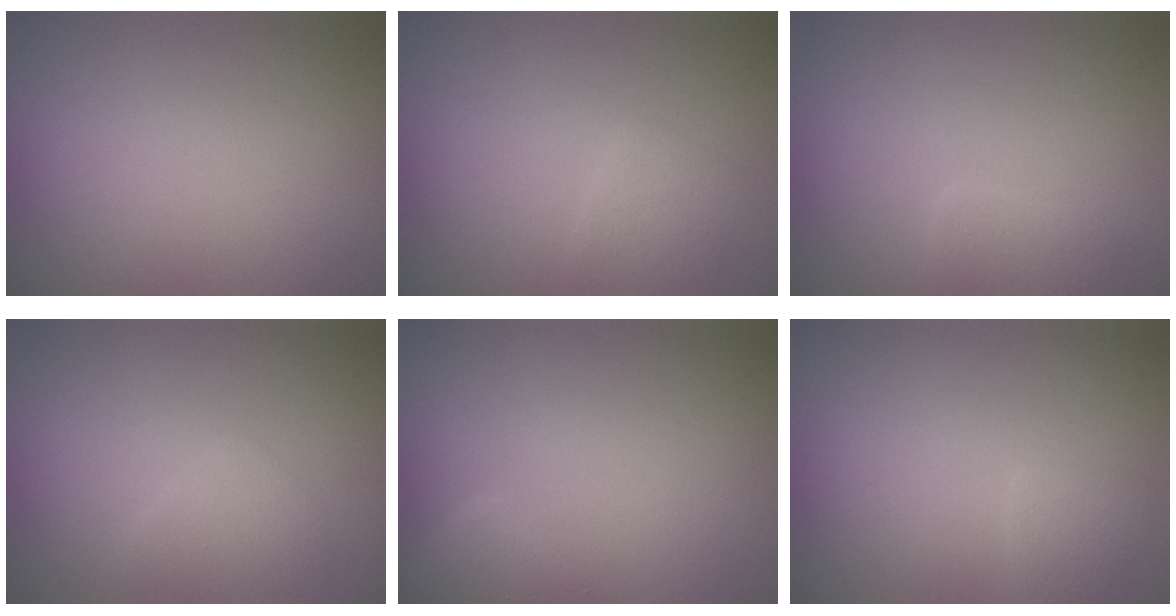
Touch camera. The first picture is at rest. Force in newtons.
{"total": 1.5, "press": 1.5, "slide": 0.1}
{"total": 1.7, "press": 1.7, "slide": 0.1}
{"total": 1.6, "press": 1.6, "slide": 0.0}
{"total": 3.4, "press": 3.3, "slide": 0.4}
{"total": 1.3, "press": 1.3, "slide": 0.0}